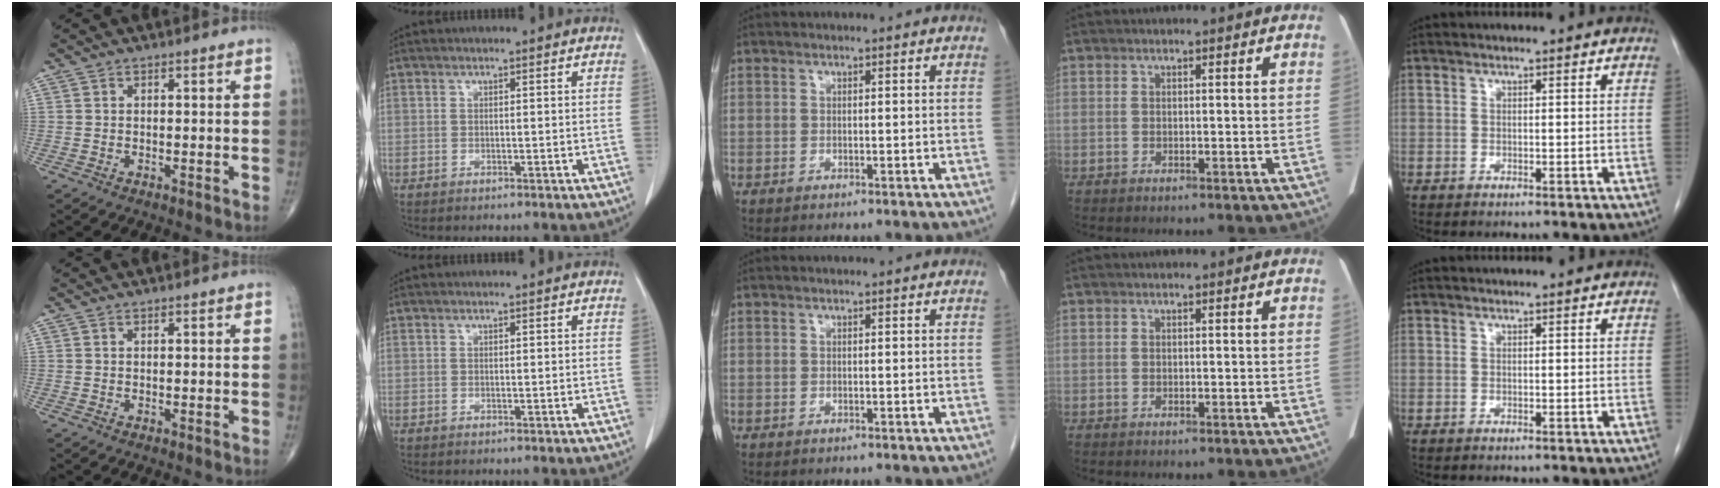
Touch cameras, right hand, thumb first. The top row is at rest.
{}